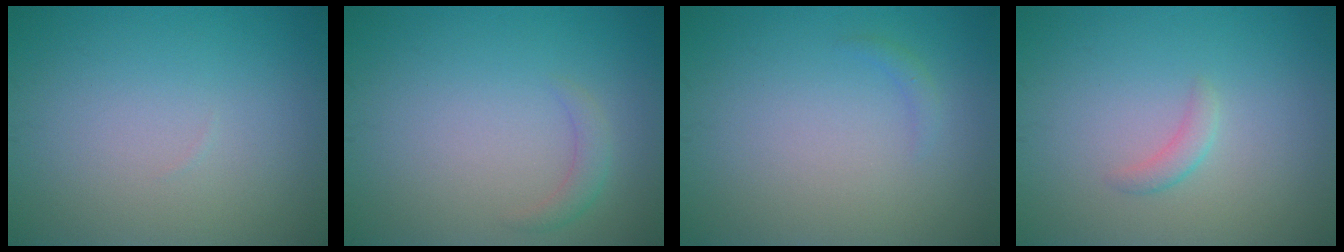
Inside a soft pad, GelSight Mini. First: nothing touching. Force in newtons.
{"total": 1.3, "press": 1.3, "slide": 0.1}
{"total": 0.7, "press": 0.7, "slide": 0.1}
{"total": 1.2, "press": 1.2, "slide": 0.1}